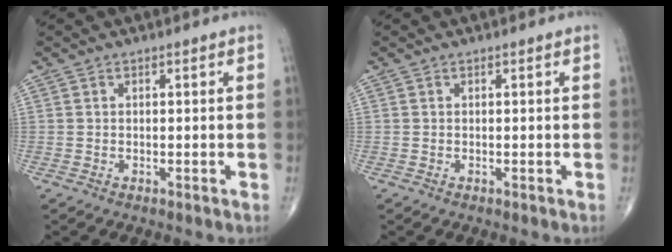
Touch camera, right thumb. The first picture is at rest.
{"total": 0.0}